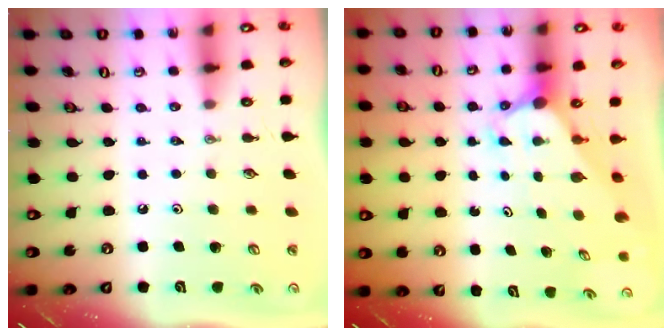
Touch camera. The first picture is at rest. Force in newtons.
{"total": 2.5, "press": 2.5, "slide": 0.1}